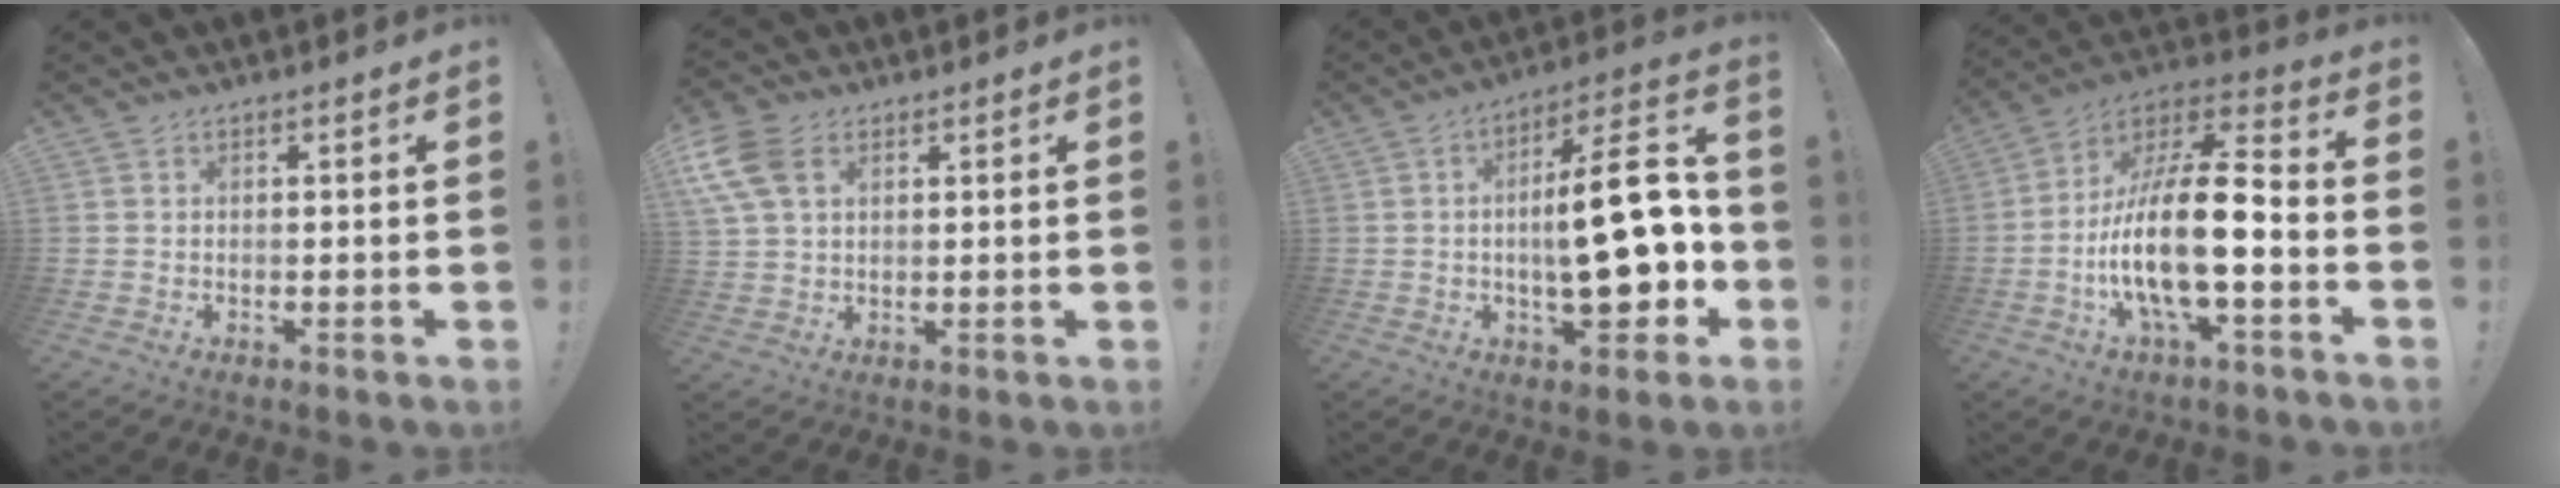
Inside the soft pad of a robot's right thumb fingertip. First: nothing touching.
{"total": 10.3, "force": [3.8, 6.7, 6.8], "torque": [-0.140, -0.011, 0.072]}
{"total": 20.8, "force": [-2.3, 7.2, 19.3], "torque": [-0.275, 0.010, -0.035]}
{"total": 21.4, "force": [-4.7, 6.7, 19.8], "torque": [-0.374, 0.018, -0.081]}